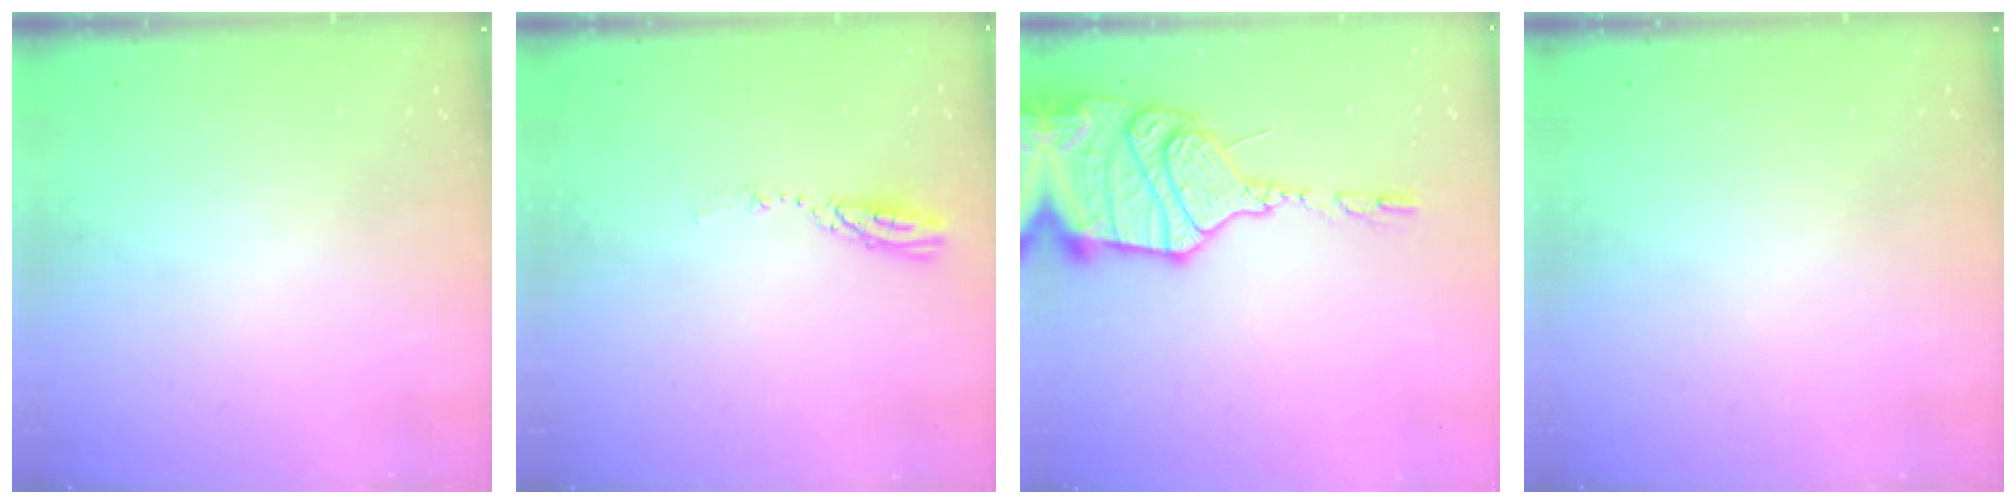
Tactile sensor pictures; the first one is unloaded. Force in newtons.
{"total": 4.0, "press": 3.9, "slide": 0.5}
{"total": 20.5, "press": 19.8, "slide": 5.4}
{"total": 0.0}